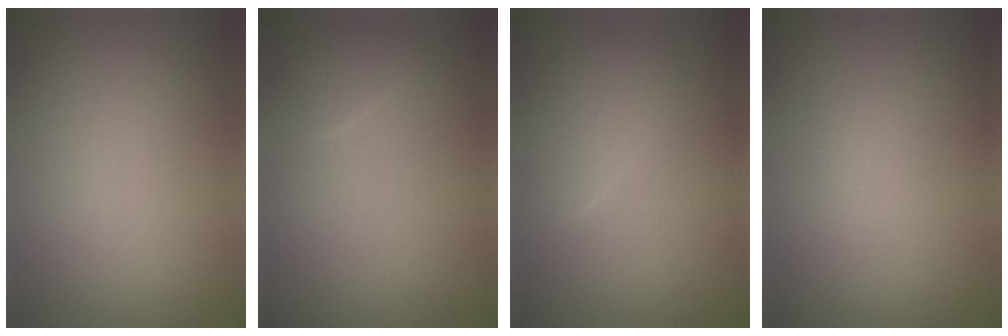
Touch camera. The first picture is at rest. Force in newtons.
{"total": 1.3, "press": 1.3, "slide": 0.0}
{"total": 2.5, "press": 2.5, "slide": 0.1}
{"total": 1.0, "press": 1.0, "slide": 0.0}